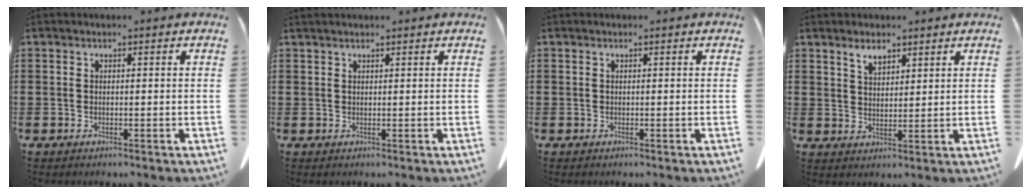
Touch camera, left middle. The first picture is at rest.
{"total": 0.7, "force": [0.7, 0.0, 0.2], "torque": [-0.006, -0.002, 0.014]}
{"total": 0.0}
{"total": 3.1, "force": [2.4, 1.3, 1.4], "torque": [-0.026, -0.001, 0.043]}